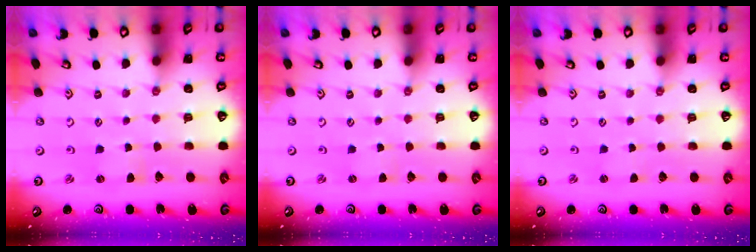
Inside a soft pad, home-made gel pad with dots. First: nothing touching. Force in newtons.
{"total": 0.0}
{"total": 0.0}